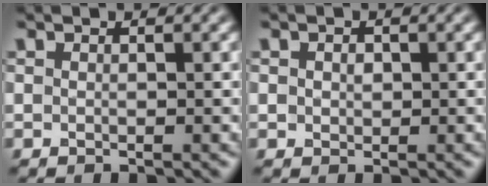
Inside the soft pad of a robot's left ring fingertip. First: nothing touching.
{"total": 1.0, "force": [0.2, 0.8, 0.5], "torque": [-0.011, 0.000, 0.003]}